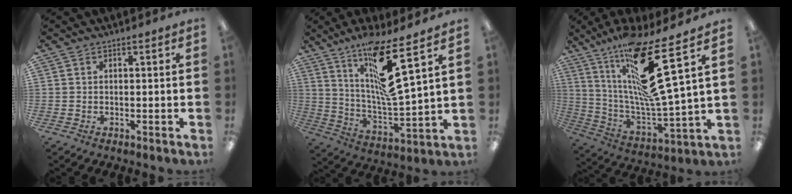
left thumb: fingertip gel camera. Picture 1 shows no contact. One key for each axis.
{"total": 17.2, "fx": 10.5, "fy": 2.8, "fz": 13.3, "tx": -0.253, "ty": -0.055, "tz": 0.164}
{"total": 23.4, "fx": 12.0, "fy": 5.2, "fz": 19.4, "tx": -0.333, "ty": -0.070, "tz": 0.195}